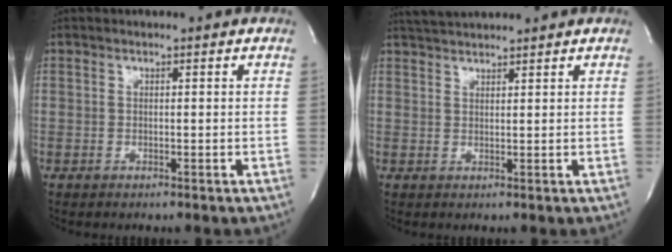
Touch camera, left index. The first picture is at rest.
{"total": 3.7, "force": [3.6, -0.2, 1.0], "torque": [-0.022, 0.023, 0.068]}